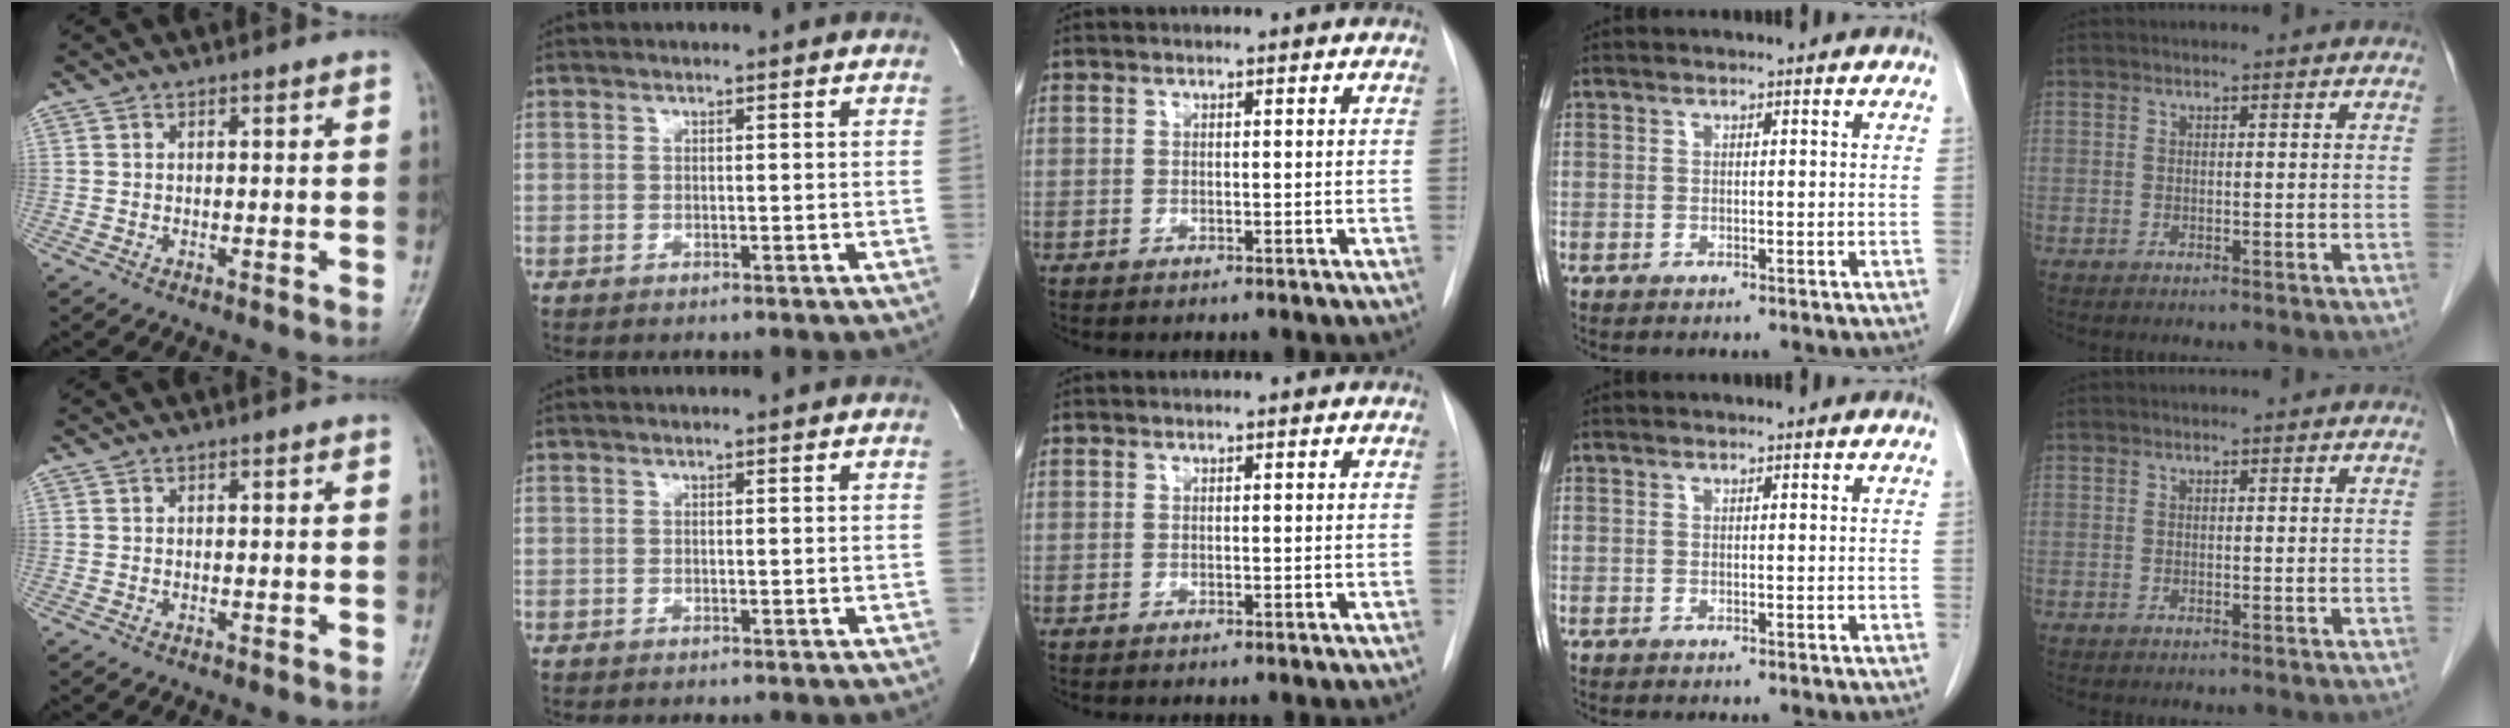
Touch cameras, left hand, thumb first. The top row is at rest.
{}